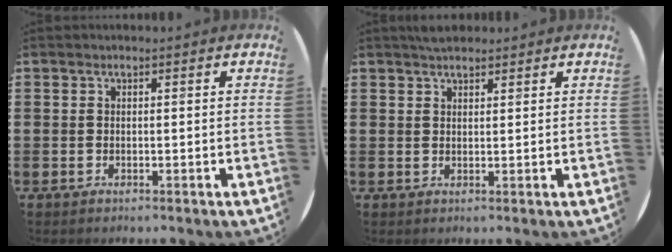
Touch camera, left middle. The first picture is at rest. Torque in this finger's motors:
{"motor_torque": [0.60, -0.58, 0.14, 0.07]}